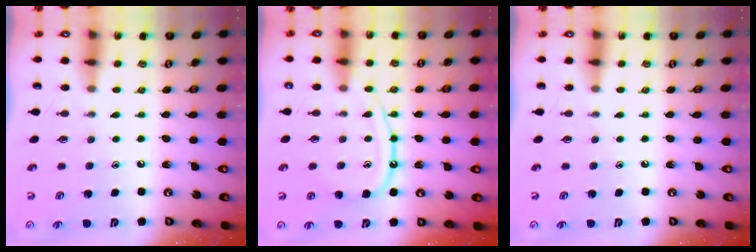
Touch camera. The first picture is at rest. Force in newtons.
{"total": 12.9, "press": 12.8, "slide": 1.4}
{"total": 0.0}